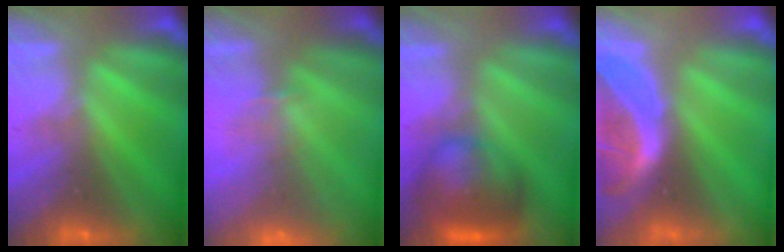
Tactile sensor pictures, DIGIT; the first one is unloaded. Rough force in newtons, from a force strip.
{"total": 5.5}
{"total": 8.9}
{"total": 1.8}